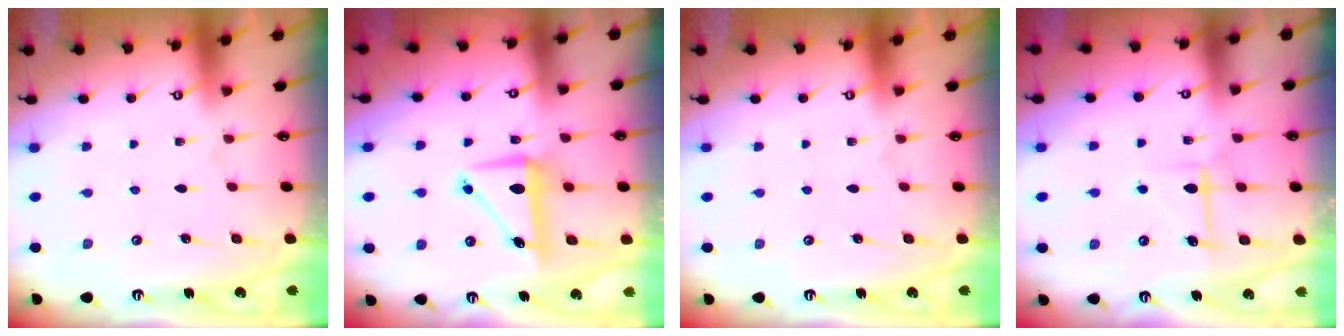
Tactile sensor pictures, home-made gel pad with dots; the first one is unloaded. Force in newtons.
{"total": 8.3, "press": 8.2, "slide": 1.2}
{"total": 0.0}
{"total": 6.2, "press": 6.2, "slide": 0.3}